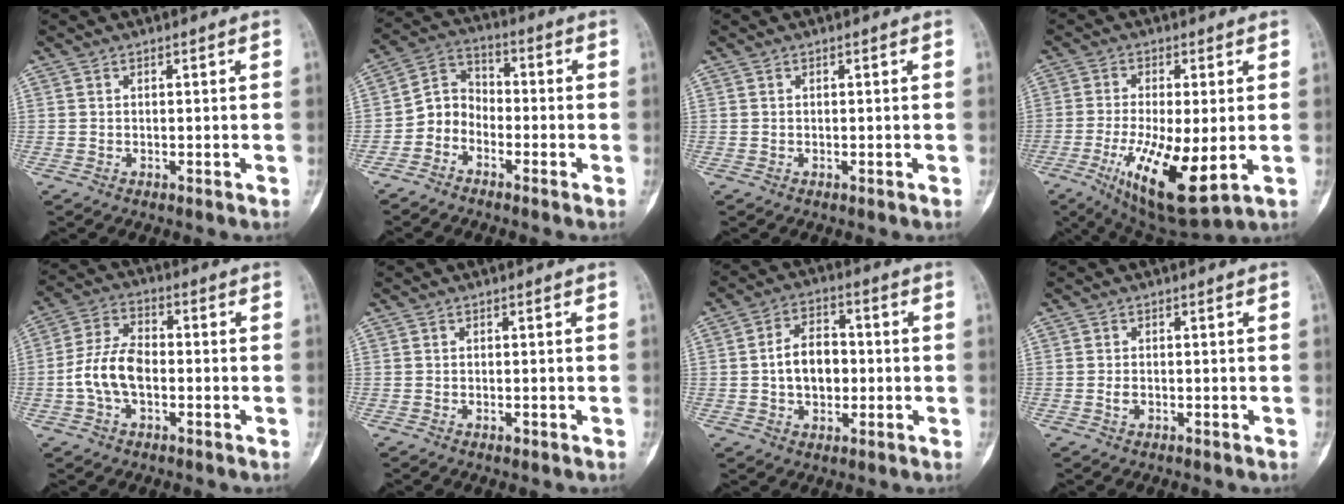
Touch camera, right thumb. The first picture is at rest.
{"total": 6.1, "force": [-2.9, 4.9, 2.3], "torque": [-0.017, 0.044, -0.071]}
{"total": 0.0}
{"total": 15.3, "force": [-3.6, 5.0, 14.0], "torque": [-0.257, -0.023, -0.047]}
{"total": 9.1, "force": [-1.8, 5.5, 7.1], "torque": [-0.144, 0.028, -0.040]}
{"total": 0.8, "force": [-0.4, 0.3, 0.5], "torque": [-0.010, 0.001, -0.007]}
{"total": 8.8, "force": [-0.5, 6.0, 6.4], "torque": [-0.084, 0.020, -0.013]}
{"total": 1.3, "force": [-0.4, 0.8, 0.9], "torque": [-0.022, 0.002, -0.009]}